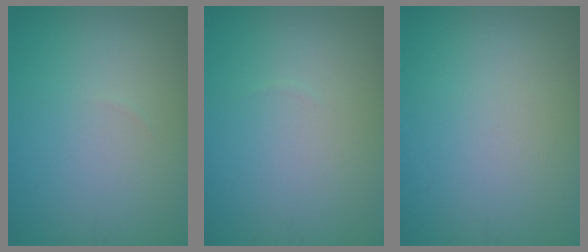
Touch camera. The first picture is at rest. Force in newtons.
{"total": 0.0}
{"total": 0.0}